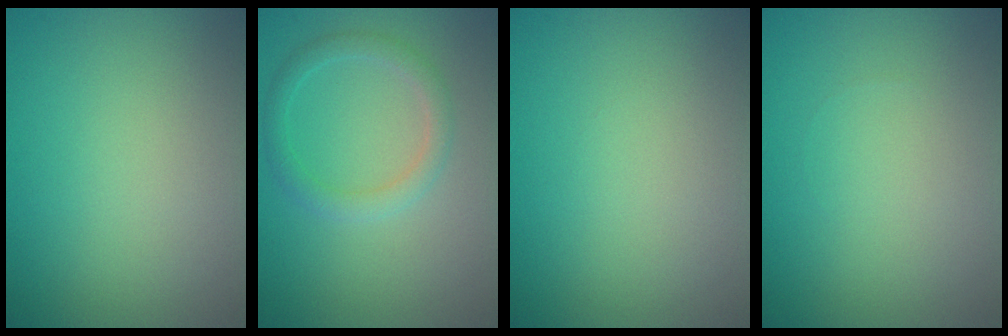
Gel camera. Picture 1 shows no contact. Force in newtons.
{"total": 2.0, "press": 2.0, "slide": 0.0}
{"total": 0.0}
{"total": 0.0}